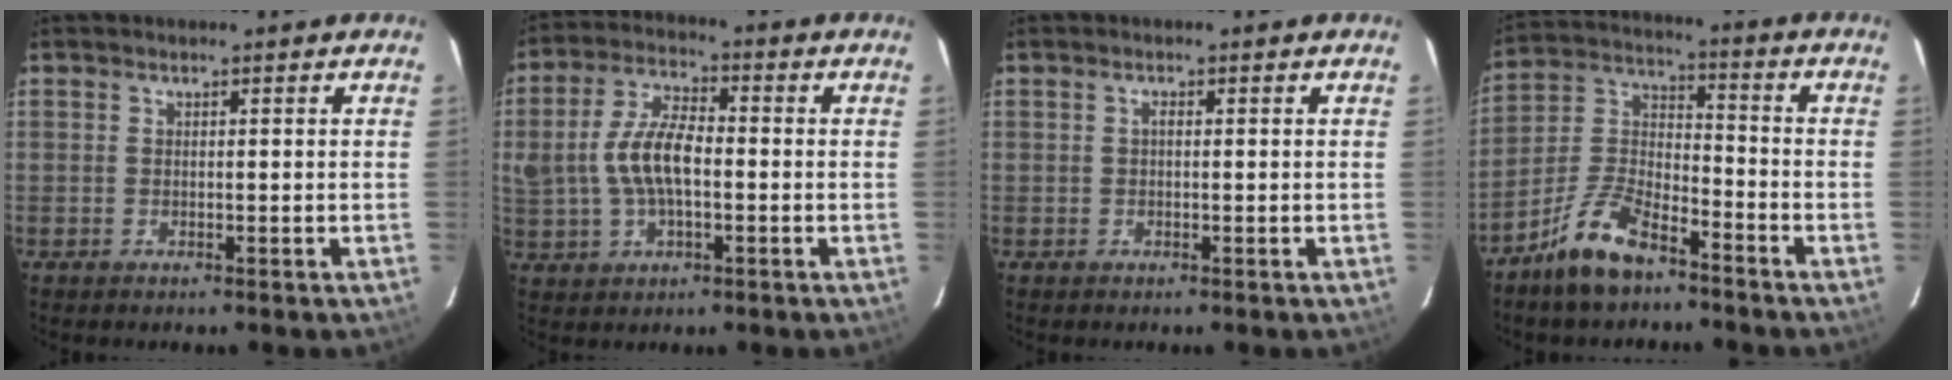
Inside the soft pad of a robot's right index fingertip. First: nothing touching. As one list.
[{"total": 10.1, "force": [-0.8, 5.1, 8.6], "torque": [-0.174, 0.013, -0.010]}, {"total": 0.6, "force": [0.0, 0.3, 0.6], "torque": [-0.010, 0.004, -0.001]}, {"total": 11.4, "force": [-8.0, 4.5, 6.8], "torque": [-0.152, 0.020, -0.154]}]